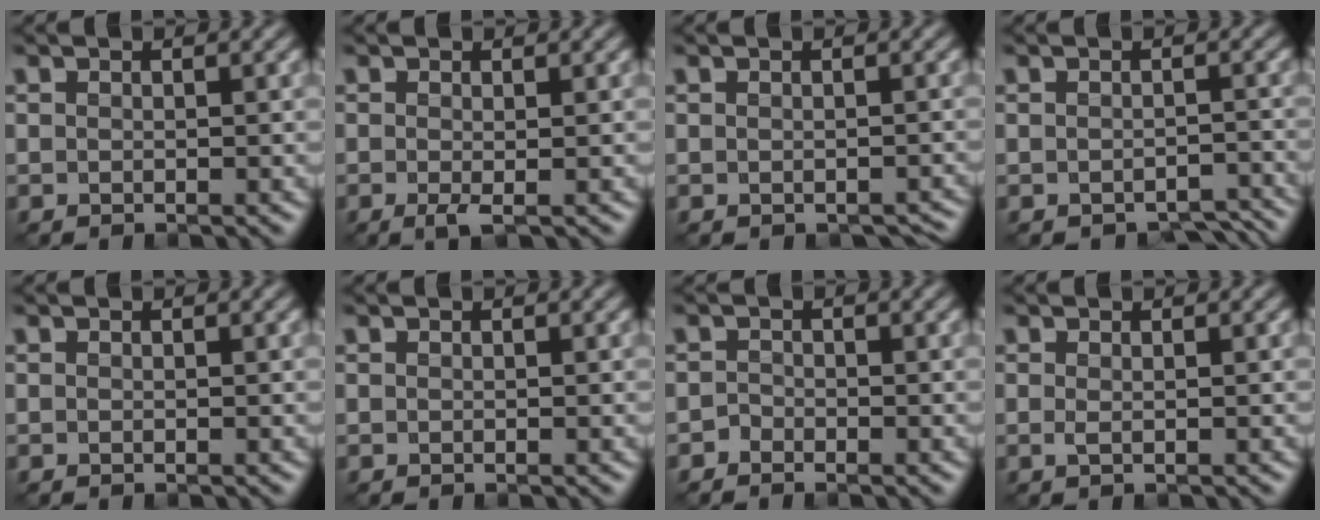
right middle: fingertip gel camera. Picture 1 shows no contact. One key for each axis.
{"total": 1.1, "fx": -0.4, "fy": 0.1, "fz": 1.0, "tx": -0.022, "ty": -0.001, "tz": -0.008}
{"total": 1.1, "fx": -0.6, "fy": 0.9, "fz": 0.3, "tx": 0.000, "ty": -0.011, "tz": -0.002}
{"total": 3.3, "fx": -2.8, "fy": 1.4, "fz": 0.9, "tx": -0.006, "ty": -0.005, "tz": -0.034}
{"total": 0.0}
{"total": 0.0}
{"total": 1.1, "fx": -1.0, "fy": 0.4, "fz": -0.1, "tx": 0.007, "ty": -0.002, "tz": -0.020}
{"total": 0.6, "fx": 0.0, "fy": 0.2, "fz": 0.5, "tx": -0.014, "ty": -0.002, "tz": 0.001}